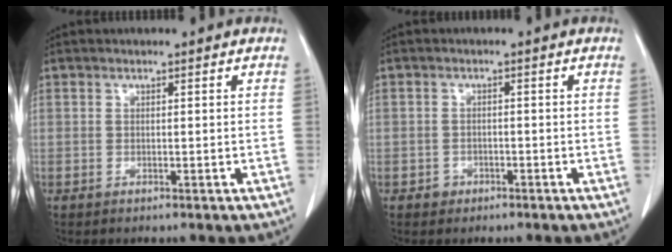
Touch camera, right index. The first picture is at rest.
{"total": 1.7, "force": [-0.9, 1.5, 0.1], "torque": [0.004, 0.009, -0.014]}